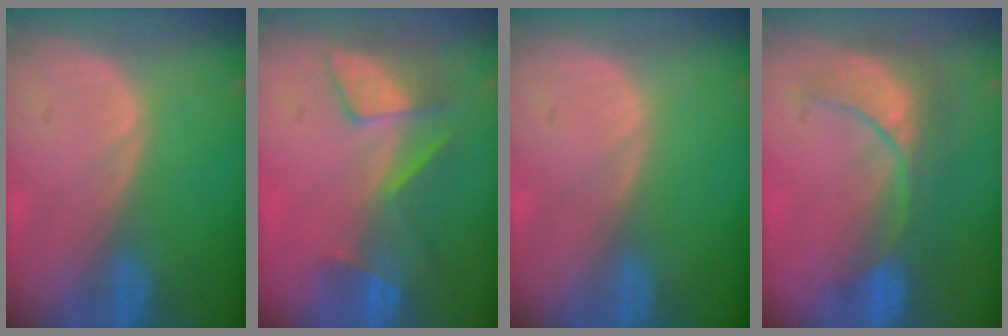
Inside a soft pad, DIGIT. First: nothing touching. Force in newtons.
{"total": 8.5, "press": 7.2, "slide": 4.5}
{"total": 0.0}
{"total": 8.0, "press": 7.9, "slide": 1.3}